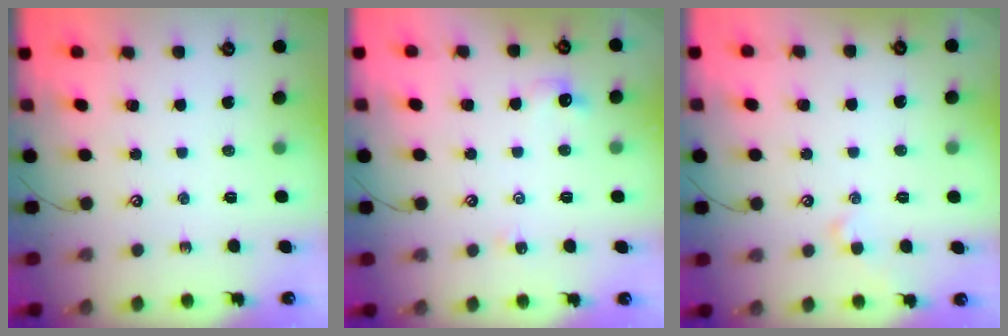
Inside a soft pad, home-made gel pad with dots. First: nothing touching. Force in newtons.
{"total": 1.9, "press": 1.8, "slide": 0.6}
{"total": 1.3, "press": 1.2, "slide": 0.5}